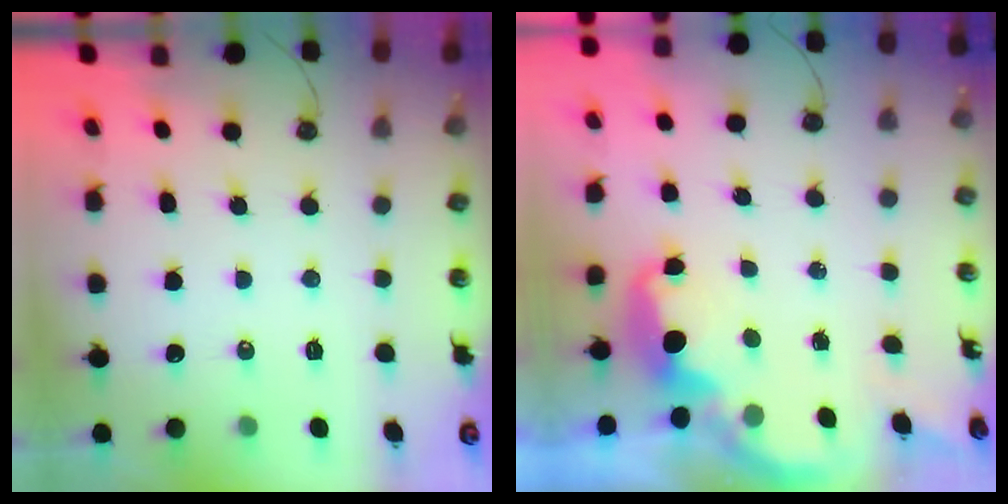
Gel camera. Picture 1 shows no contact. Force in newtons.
{"total": 2.9, "press": 2.9, "slide": 0.5}